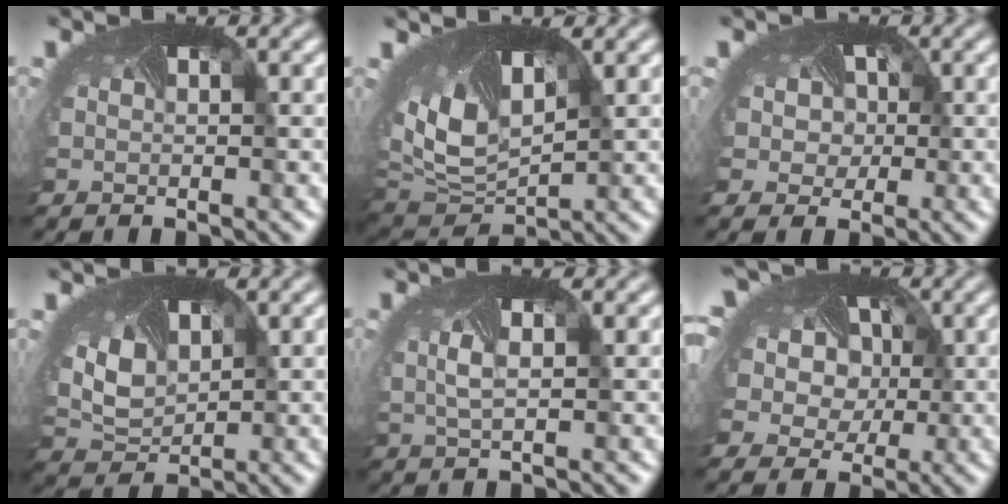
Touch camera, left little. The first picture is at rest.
{"total": 8.2, "force": [1.4, 5.0, 6.3], "torque": [-0.148, -0.022, 0.039]}
{"total": 4.9, "force": [0.9, 4.3, 2.0], "torque": [-0.038, -0.002, -0.006]}
{"total": 3.9, "force": [0.9, 3.0, 2.4], "torque": [-0.077, -0.020, 0.033]}
{"total": 1.5, "force": [0.0, 0.2, 1.5], "torque": [-0.053, -0.012, 0.005]}
{"total": 15.3, "force": [4.4, 11.0, 9.6], "torque": [-0.193, 0.028, 0.052]}